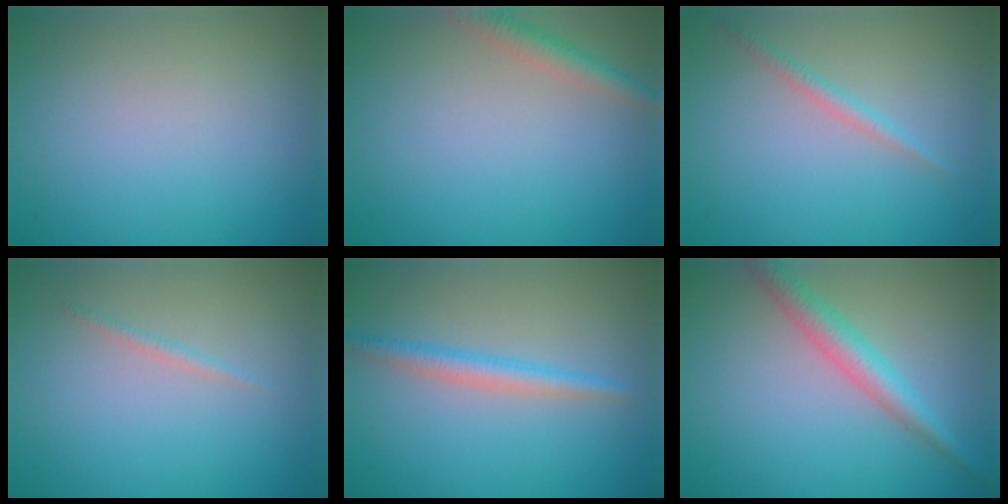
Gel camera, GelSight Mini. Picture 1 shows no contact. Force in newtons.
{"total": 2.4, "press": 2.4, "slide": 0.1}
{"total": 1.3, "press": 1.3, "slide": 0.1}
{"total": 0.7, "press": 0.7, "slide": 0.1}
{"total": 2.3, "press": 2.3, "slide": 0.1}
{"total": 3.3, "press": 3.3, "slide": 0.1}